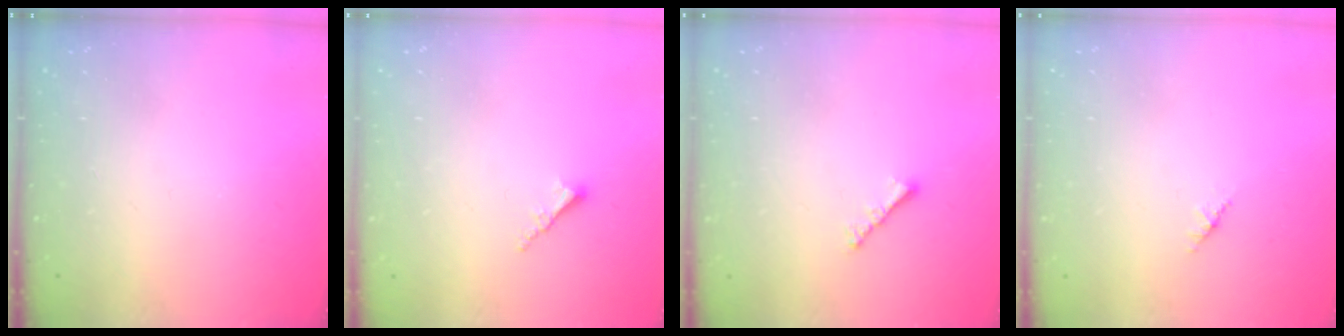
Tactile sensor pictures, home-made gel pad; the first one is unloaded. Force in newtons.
{"total": 1.7, "press": 1.7, "slide": 0.3}
{"total": 2.4, "press": 2.3, "slide": 0.6}
{"total": 1.4, "press": 1.3, "slide": 0.4}